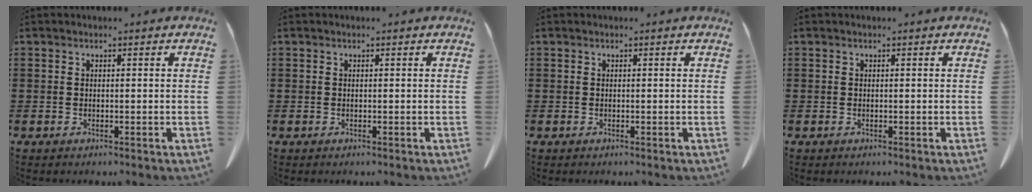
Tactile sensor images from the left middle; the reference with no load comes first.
{"total": 0.0}
{"total": 0.0}
{"total": 0.0}